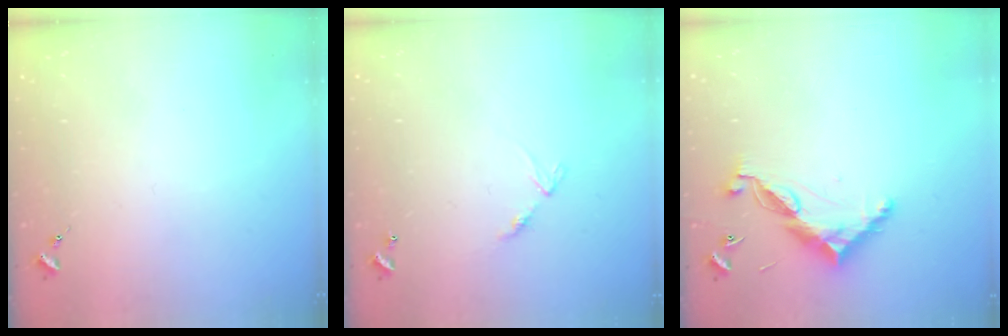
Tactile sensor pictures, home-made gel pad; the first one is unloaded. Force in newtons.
{"total": 6.2, "press": 6.2, "slide": 0.7}
{"total": 10.4, "press": 10.4, "slide": 0.4}